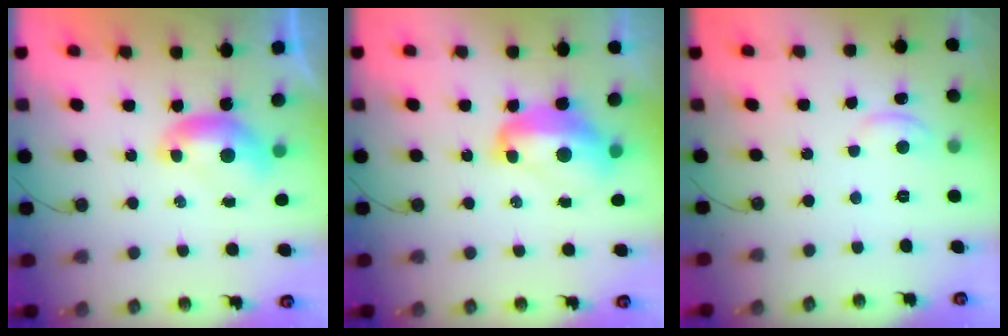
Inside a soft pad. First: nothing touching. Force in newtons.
{"total": 7.2, "press": 7.1, "slide": 1.0}
{"total": 1.9, "press": 1.9, "slide": 0.1}